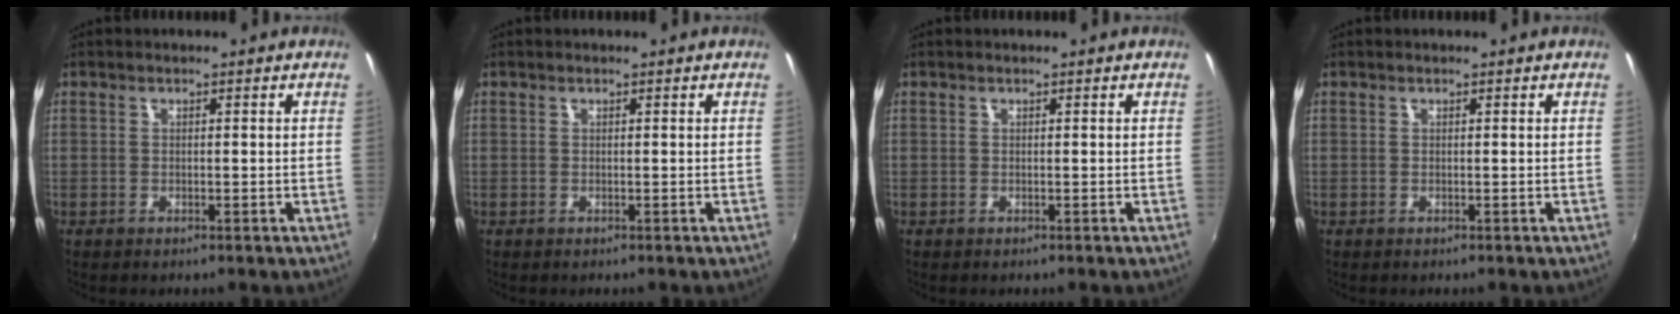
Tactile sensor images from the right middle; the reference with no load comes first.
{"total": 0.0}
{"total": 0.0}
{"total": 0.0}